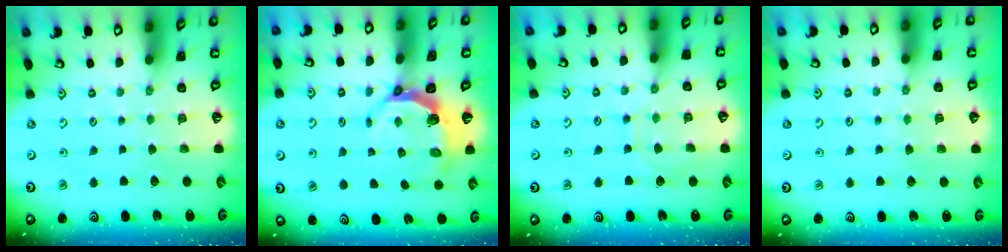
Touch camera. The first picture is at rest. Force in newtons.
{"total": 5.7, "press": 4.4, "slide": 3.6}
{"total": 5.9, "press": 5.9, "slide": 0.6}
{"total": 4.8, "press": 4.7, "slide": 0.6}